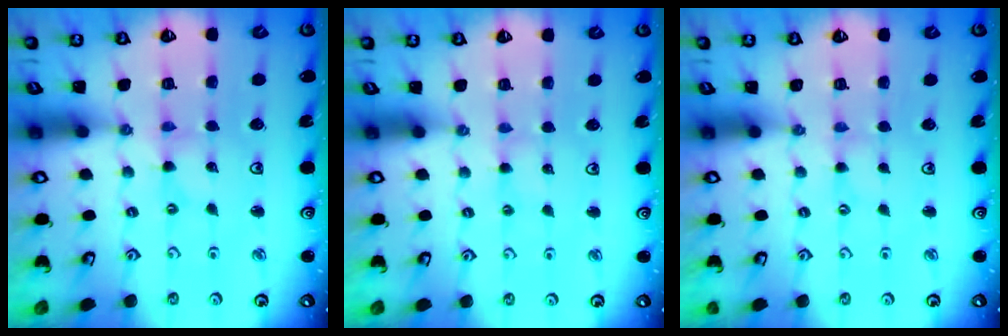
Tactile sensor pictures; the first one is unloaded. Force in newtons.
{"total": 1.9, "press": 1.8, "slide": 0.3}
{"total": 0.0}